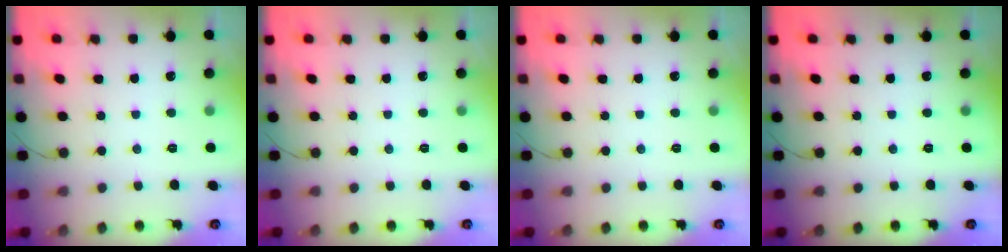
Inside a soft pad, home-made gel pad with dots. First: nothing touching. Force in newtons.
{"total": 0.0}
{"total": 0.0}
{"total": 0.0}